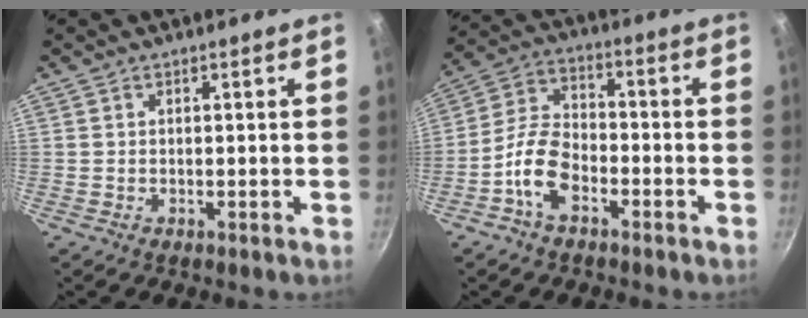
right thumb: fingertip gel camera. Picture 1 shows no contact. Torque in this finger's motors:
{"motor_torque": [0.05, 0.18, 1.02, -0.57, 0.07]}